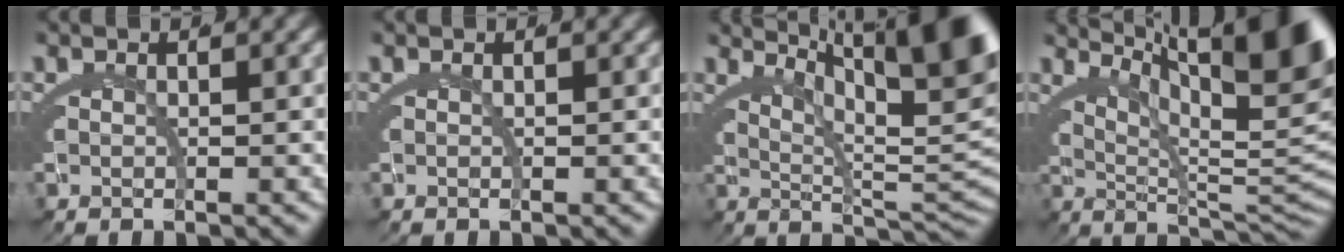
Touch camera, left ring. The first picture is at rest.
{"total": 0.0}
{"total": 11.2, "force": [4.5, 3.4, 9.7], "torque": [-0.086, 0.014, 0.059]}
{"total": 12.3, "force": [4.7, 3.6, 10.8], "torque": [-0.107, 0.016, 0.060]}